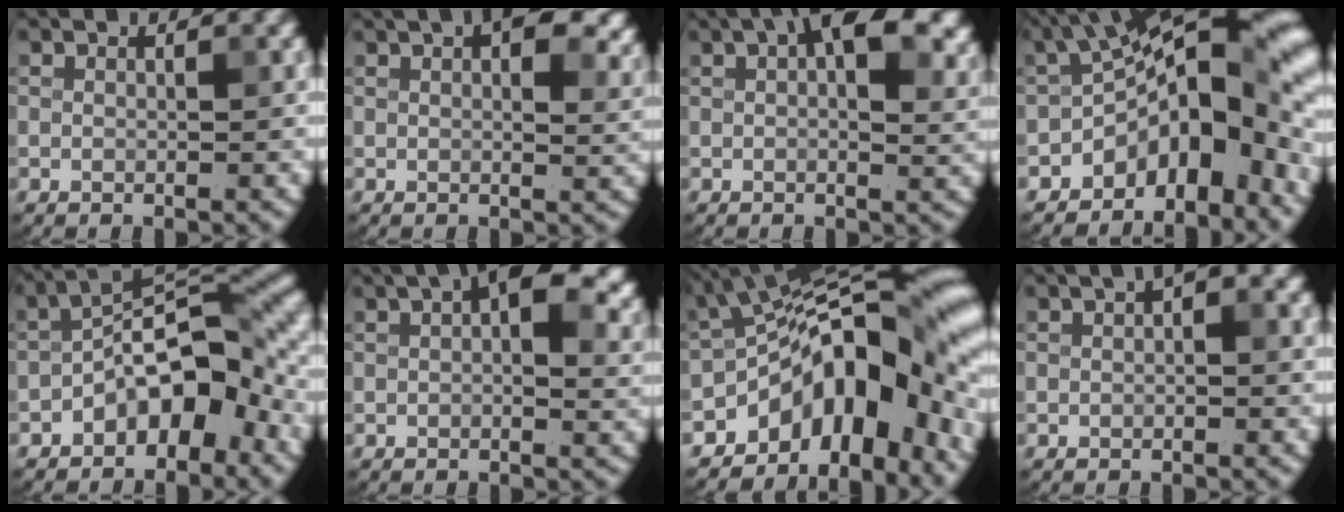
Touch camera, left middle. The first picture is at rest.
{"total": 9.5, "force": [5.0, 4.6, 6.6], "torque": [-0.055, 0.023, 0.052]}
{"total": 9.8, "force": [4.0, 4.7, 7.6], "torque": [-0.093, 0.013, 0.051]}
{"total": 13.0, "force": [-3.9, 6.2, 10.7], "torque": [-0.121, 0.016, -0.062]}
{"total": 7.5, "force": [-3.5, 3.5, 5.7], "torque": [-0.071, 0.023, -0.075]}
{"total": 8.7, "force": [3.5, 4.3, 6.7], "torque": [-0.073, 0.015, 0.041]}
{"total": 13.4, "force": [-5.3, 6.9, 10.2], "torque": [-0.121, 0.009, -0.095]}
{"total": 1.8, "force": [0.6, 0.6, 1.6], "torque": [-0.017, 0.010, 0.007]}